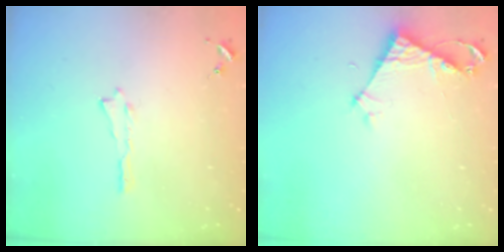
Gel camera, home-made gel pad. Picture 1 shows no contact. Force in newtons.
{"total": 4.9, "press": 4.9, "slide": 0.2}